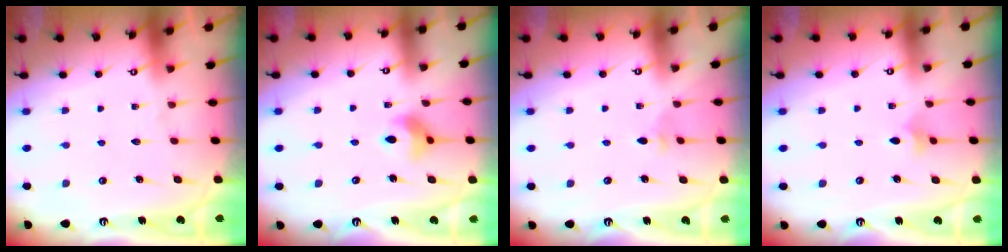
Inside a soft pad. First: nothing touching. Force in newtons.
{"total": 8.0, "press": 7.9, "slide": 1.2}
{"total": 2.0, "press": 2.0, "slide": 0.5}
{"total": 3.7, "press": 3.6, "slide": 0.8}